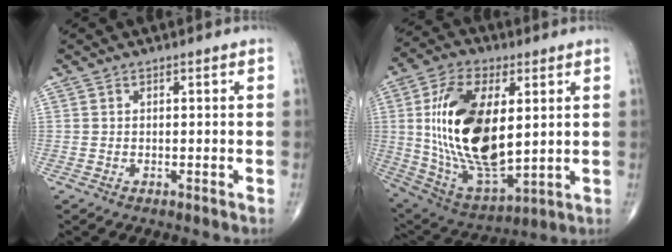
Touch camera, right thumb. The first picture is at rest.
{"total": 23.6, "force": [3.2, 12.0, 20.1], "torque": [-0.372, -0.022, 0.067]}